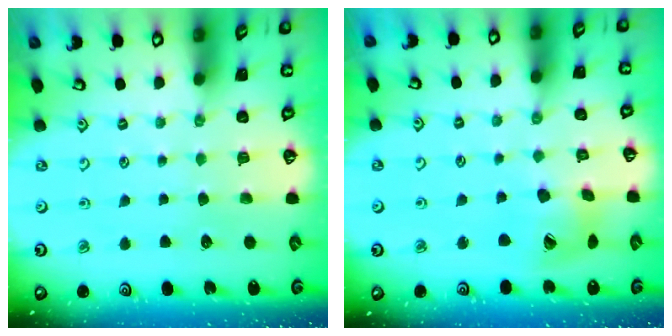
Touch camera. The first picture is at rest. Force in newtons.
{"total": 13.8, "press": 13.7, "slide": 1.9}